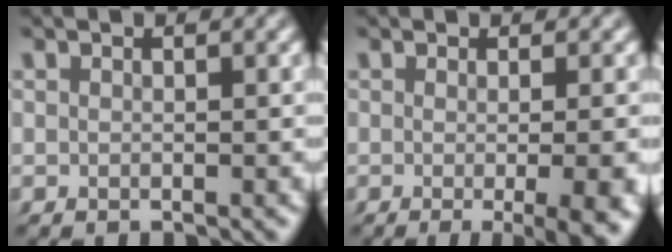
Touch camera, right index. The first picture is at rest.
{"total": 6.9, "force": [-2.9, 1.6, 6.1], "torque": [-0.067, -0.005, -0.041]}